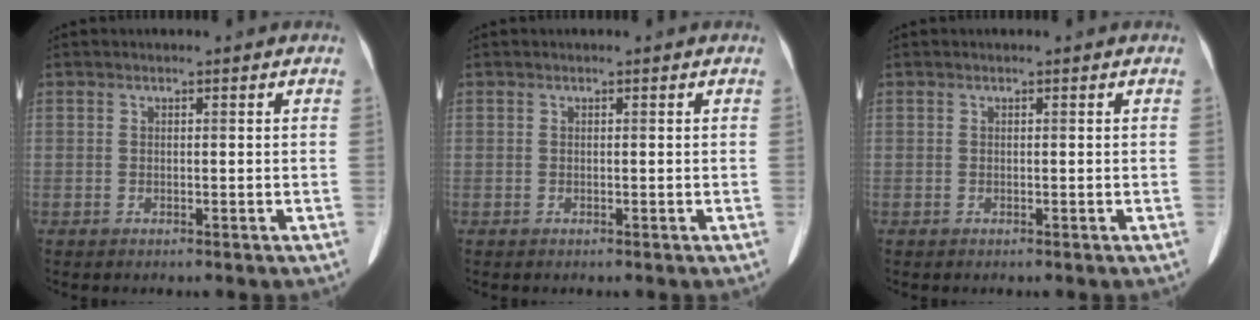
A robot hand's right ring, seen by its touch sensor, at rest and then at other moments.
{"total": 0.0}
{"total": 0.0}